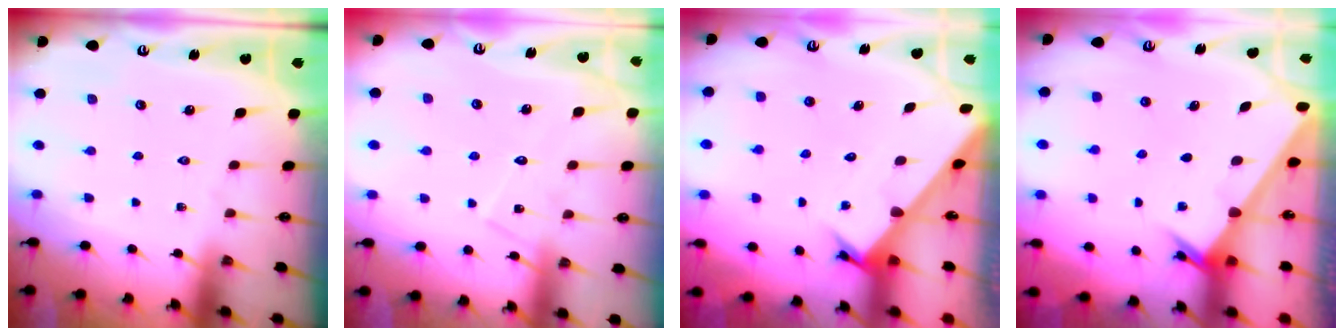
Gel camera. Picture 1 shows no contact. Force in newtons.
{"total": 8.7, "press": 8.7, "slide": 0.5}
{"total": 2.4, "press": 2.4, "slide": 0.0}
{"total": 2.3, "press": 2.3, "slide": 0.3}